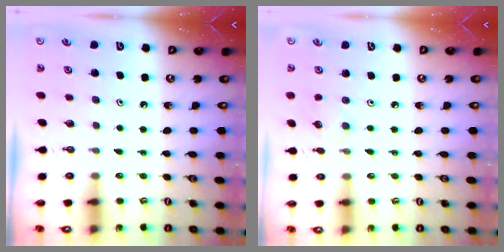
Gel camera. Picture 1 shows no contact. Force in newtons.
{"total": 2.4, "press": 2.4, "slide": 0.3}